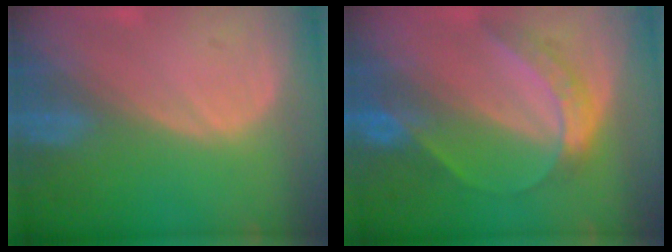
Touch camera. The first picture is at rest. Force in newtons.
{"total": 6.8, "press": 5.6, "slide": 3.9}